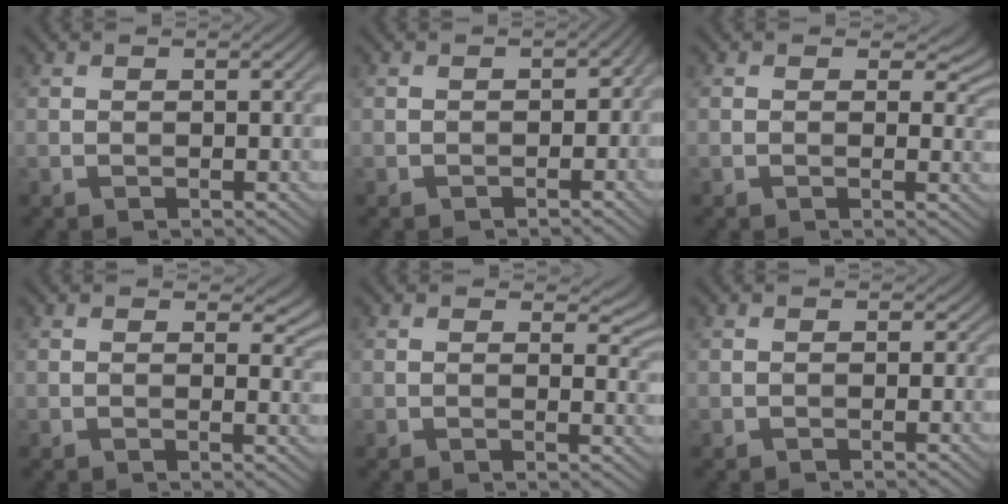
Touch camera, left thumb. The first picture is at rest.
{"total": 1.3, "force": [-0.6, 1.0, 0.6], "torque": [-0.008, 0.002, -0.013]}
{"total": 4.2, "force": [2.0, 2.6, 2.6], "torque": [-0.036, -0.005, 0.023]}
{"total": 4.5, "force": [2.3, 2.5, 2.9], "torque": [-0.040, -0.005, 0.032]}
{"total": 4.6, "force": [2.5, 2.5, 2.9], "torque": [-0.037, -0.005, 0.035]}
{"total": 0.6, "force": [-0.3, 0.5, 0.1], "torque": [-0.006, -0.001, -0.009]}